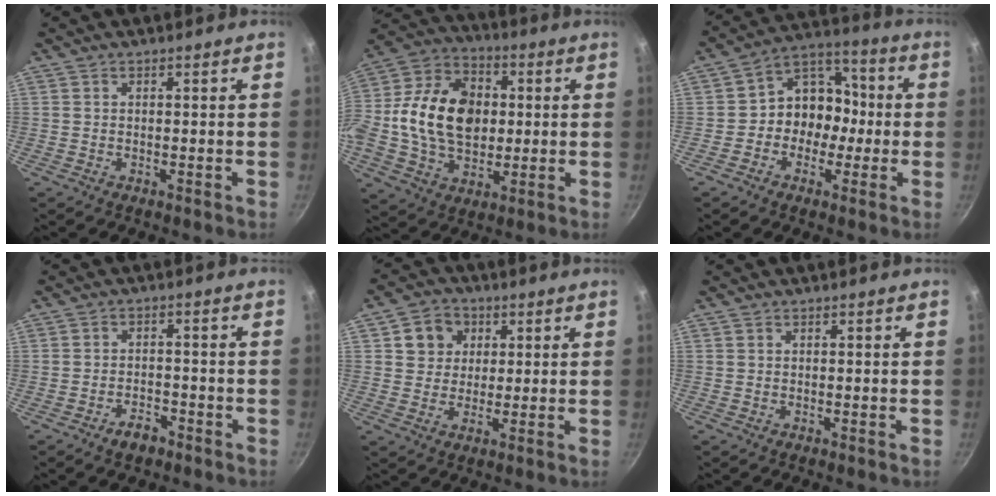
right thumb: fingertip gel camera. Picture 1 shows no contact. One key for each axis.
{"total": 21.1, "fx": 0.9, "fy": 15.2, "fz": 14.6, "tx": -0.238, "ty": 0.027, "tz": 0.007}
{"total": 10.8, "fx": -1.6, "fy": 9.2, "fz": 5.6, "tx": -0.026, "ty": 0.046, "tz": -0.042}
{"total": 3.7, "fx": -2.6, "fy": 2.0, "fz": 1.8, "tx": -0.018, "ty": 0.022, "tz": -0.039}
{"total": 7.0, "fx": 2.5, "fy": 6.1, "fz": 2.3, "tx": -0.002, "ty": 0.004, "tz": 0.034}
{"total": 0.0}